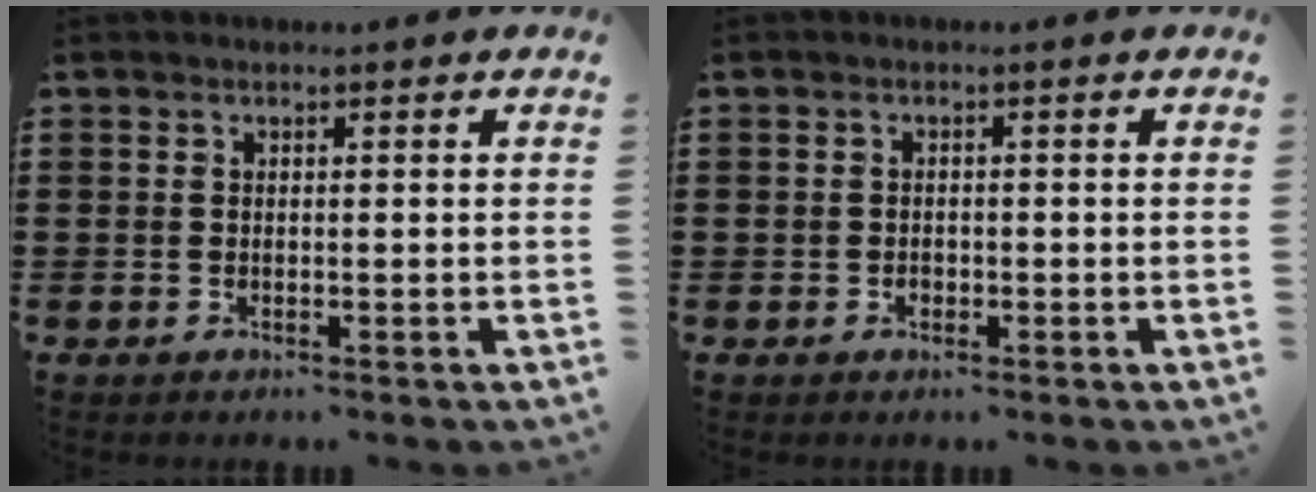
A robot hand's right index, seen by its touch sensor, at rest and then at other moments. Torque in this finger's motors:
{"motor_torque": [0.38, 1.76, -0.19, -0.18]}